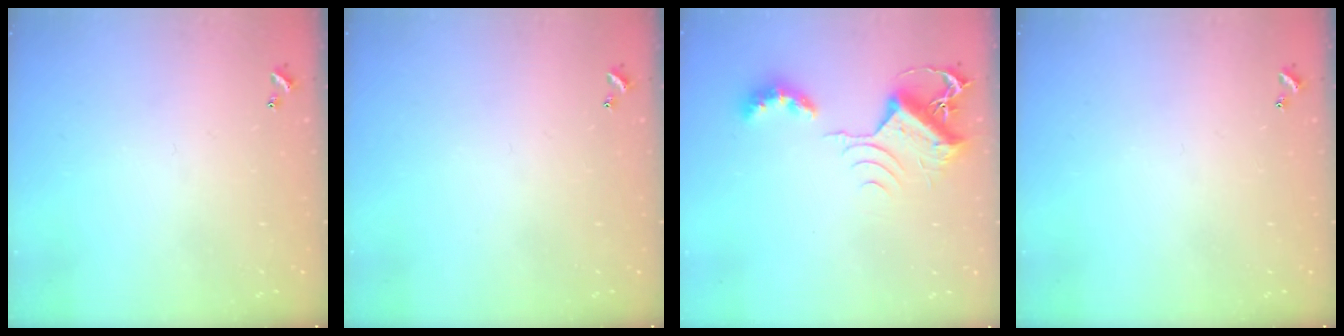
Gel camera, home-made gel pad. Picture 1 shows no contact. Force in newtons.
{"total": 0.0}
{"total": 9.7, "press": 9.6, "slide": 1.1}
{"total": 0.0}